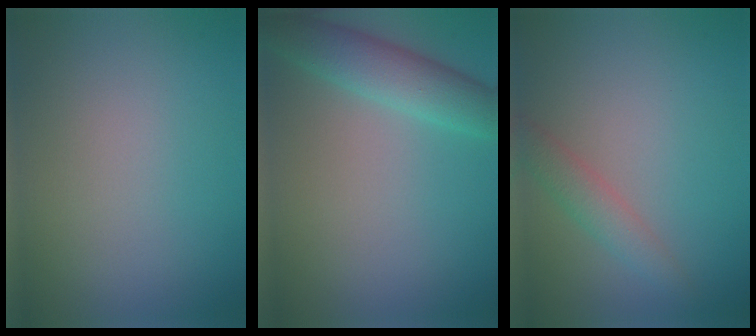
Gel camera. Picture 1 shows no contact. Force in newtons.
{"total": 4.2, "press": 4.2, "slide": 0.2}
{"total": 2.1, "press": 2.1, "slide": 0.1}